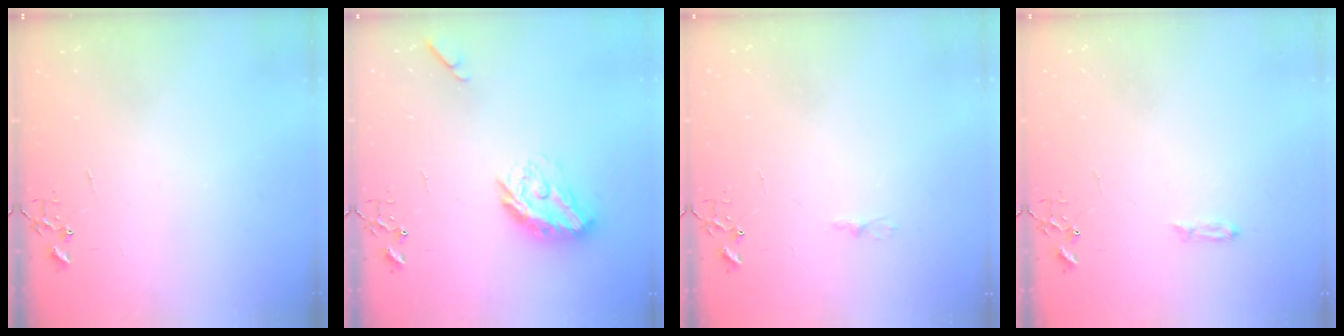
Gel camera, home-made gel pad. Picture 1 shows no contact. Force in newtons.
{"total": 13.8, "press": 13.8, "slide": 0.6}
{"total": 2.4, "press": 2.4, "slide": 0.3}
{"total": 3.4, "press": 3.4, "slide": 0.4}